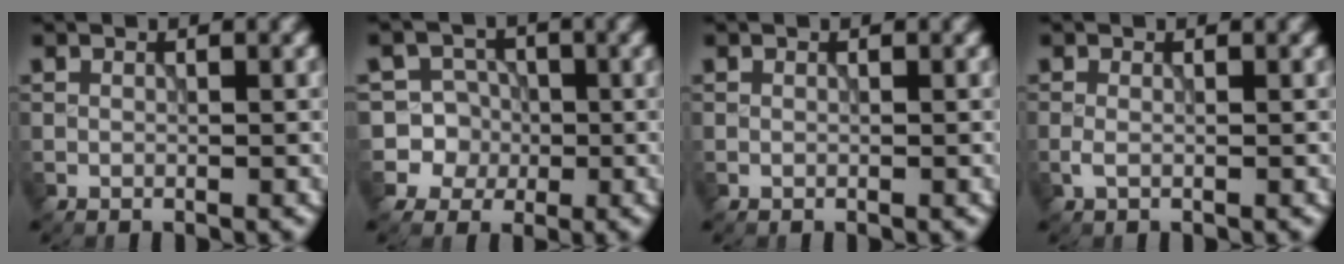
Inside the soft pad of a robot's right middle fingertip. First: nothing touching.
{"total": 7.0, "force": [-1.3, 6.8, 0.9], "torque": [-0.006, 0.021, -0.043]}
{"total": 0.0}
{"total": 0.9, "force": [-0.2, 0.3, 0.8], "torque": [-0.021, -0.002, -0.006]}